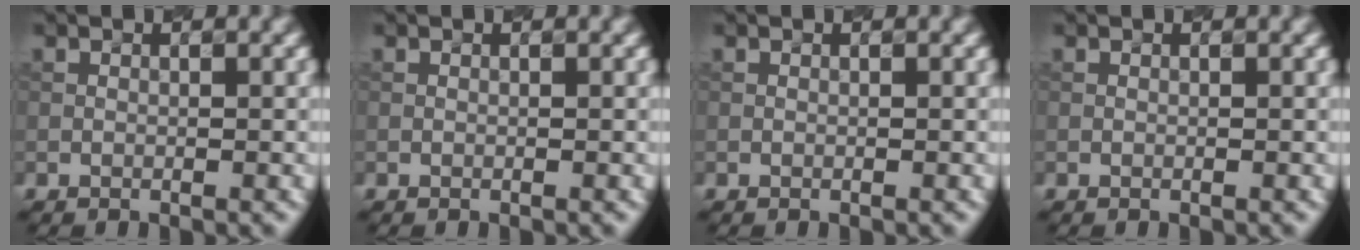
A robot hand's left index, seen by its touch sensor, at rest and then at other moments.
{"total": 0.0}
{"total": 0.0}
{"total": 0.0}